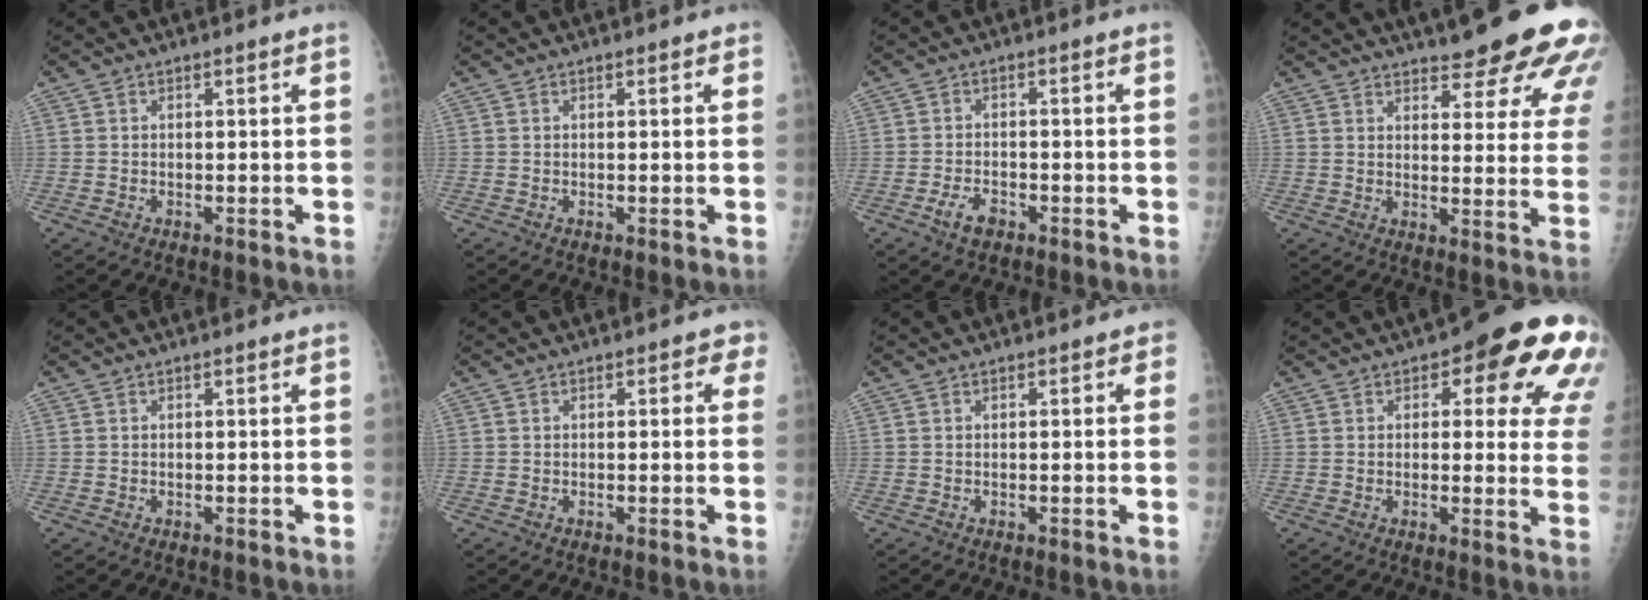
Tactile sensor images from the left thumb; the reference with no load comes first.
{"total": 0.7, "force": [0.3, 0.4, 0.5], "torque": [-0.003, 0.000, 0.001]}
{"total": 3.5, "force": [-2.1, 1.8, 2.1], "torque": [-0.041, 0.012, -0.036]}
{"total": 19.5, "force": [14.6, 5.2, 11.7], "torque": [-0.125, -0.066, 0.169]}
{"total": 0.0}
{"total": 2.1, "force": [0.7, 1.5, 1.4], "torque": [0.010, 0.003, -0.001]}
{"total": 1.0, "force": [0.2, 0.6, 0.7], "torque": [0.007, 0.004, -0.006]}
{"total": 16.8, "force": [7.3, 7.2, 13.4], "torque": [-0.107, -0.022, 0.075]}